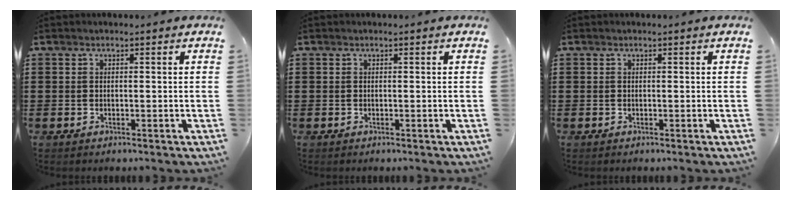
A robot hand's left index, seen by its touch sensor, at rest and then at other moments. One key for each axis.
{"total": 0.0}
{"total": 0.0}